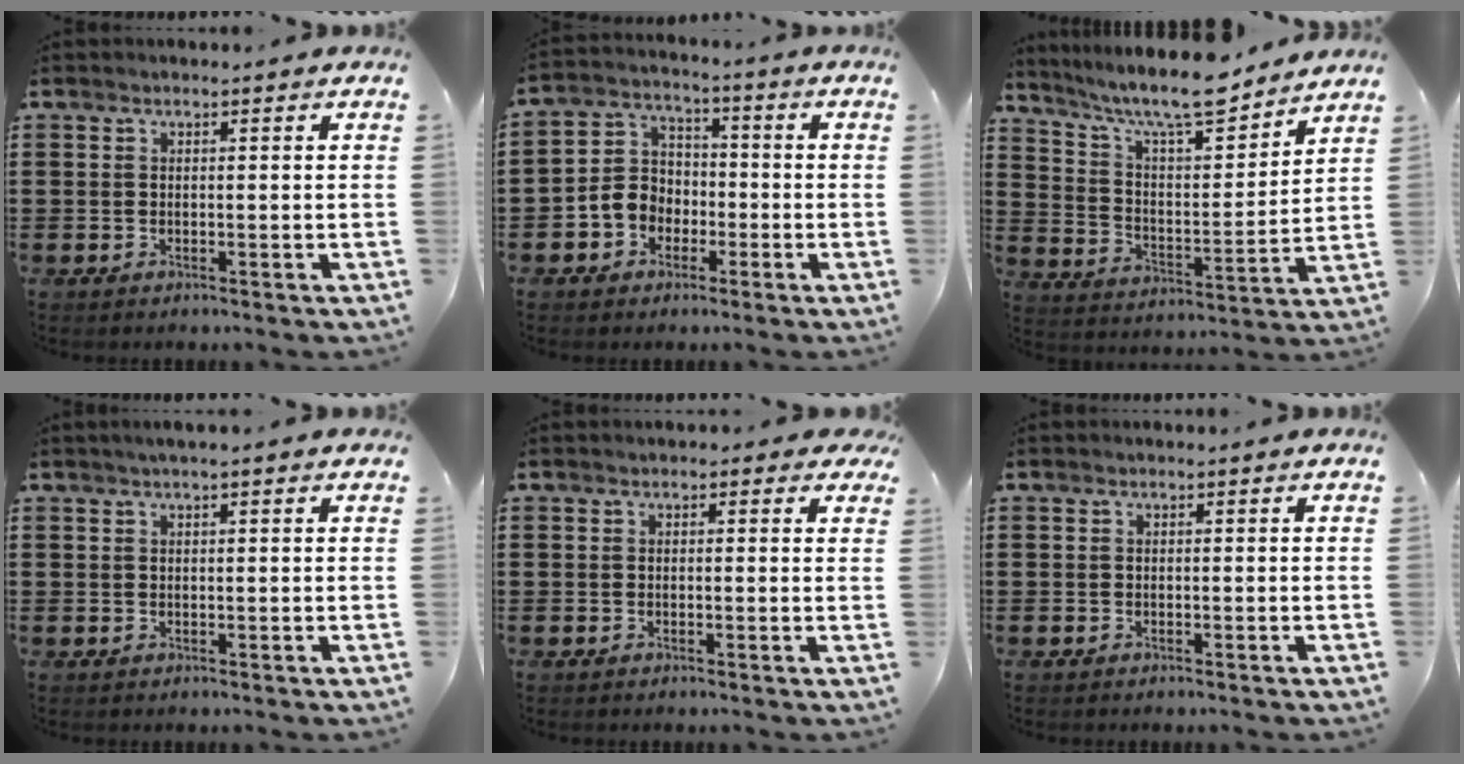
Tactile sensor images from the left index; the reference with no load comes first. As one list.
[{"total": 5.7, "force": [-2.3, 4.9, 1.7], "torque": [-0.058, 0.014, -0.050]}, {"total": 10.0, "force": [8.5, 1.6, 4.9], "torque": [-0.118, -0.049, 0.146]}, {"total": 1.3, "force": [0.9, 0.0, 1.0], "torque": [-0.019, 0.002, 0.017]}, {"total": 0.9, "force": [0.3, 0.7, 0.5], "torque": [-0.012, 0.007, 0.004]}, {"total": 0.0}]